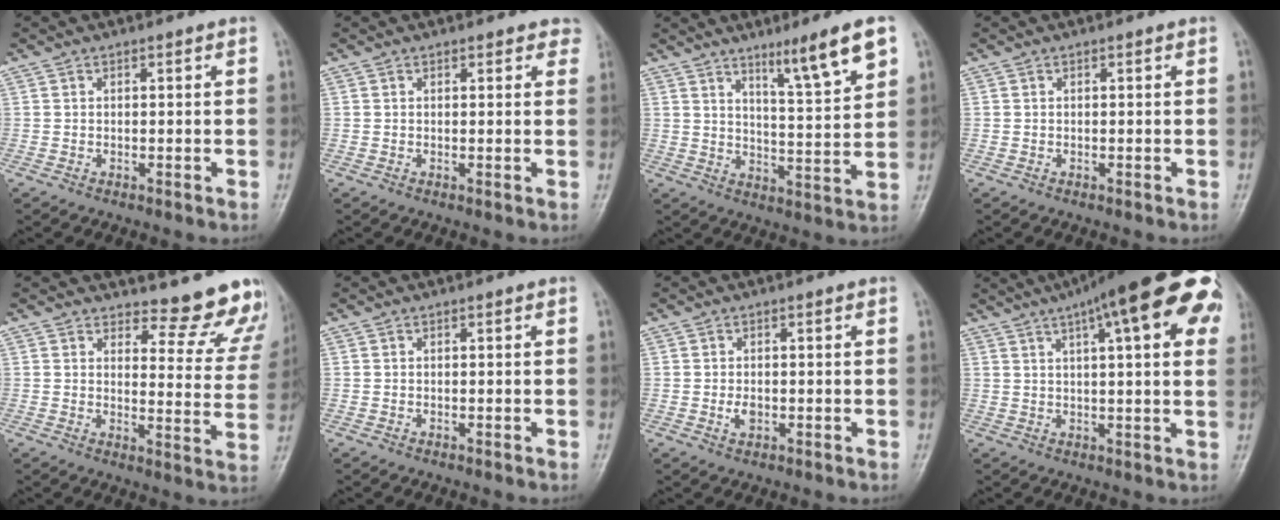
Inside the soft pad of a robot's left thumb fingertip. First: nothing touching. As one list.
[{"total": 2.6, "force": [2.1, 1.4, 0.7], "torque": [0.024, -0.005, 0.010]}, {"total": 10.5, "force": [6.4, 0.6, 8.3], "torque": [-0.125, -0.042, 0.104]}, {"total": 0.0}, {"total": 13.8, "force": [13.0, 4.0, 2.5], "torque": [0.018, -0.130, 0.134]}, {"total": 0.0}, {"total": 1.9, "force": [-0.3, 1.3, 1.4], "torque": [-0.023, -0.001, -0.006]}, {"total": 23.1, "force": [10.7, 6.1, 19.5], "torque": [-0.264, 0.025, 0.139]}]